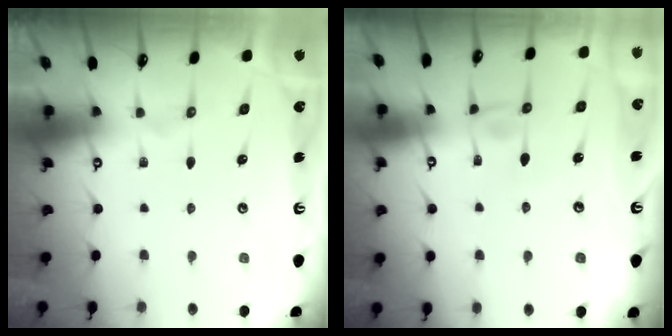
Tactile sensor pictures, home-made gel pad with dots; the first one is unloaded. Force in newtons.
{"total": 3.6, "press": 3.6, "slide": 0.0}